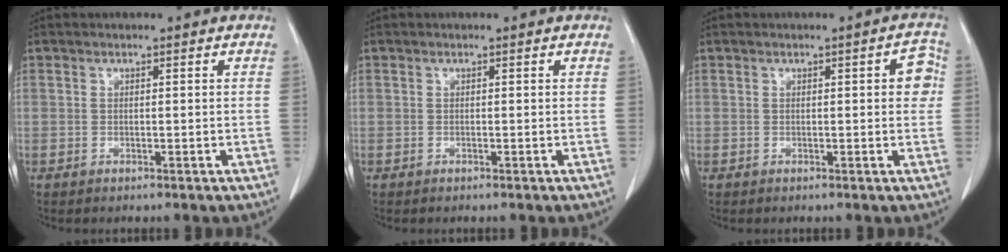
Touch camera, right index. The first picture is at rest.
{"total": 0.0}
{"total": 3.1, "force": [0.4, 1.1, 2.9], "torque": [-0.023, 0.006, 0.000]}